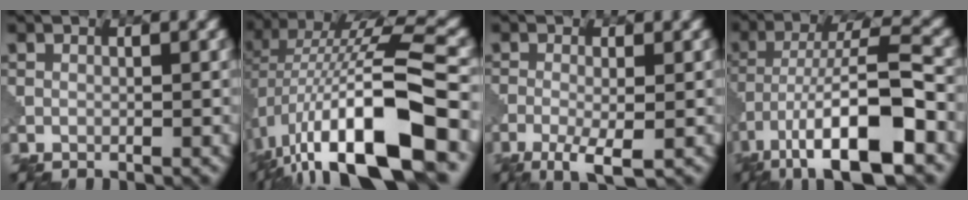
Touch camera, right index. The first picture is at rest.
{"total": 13.6, "force": [-5.4, 4.2, 11.7], "torque": [-0.214, 0.016, -0.083]}
{"total": 3.5, "force": [-2.1, 0.6, 2.7], "torque": [-0.057, -0.005, -0.037]}
{"total": 11.5, "force": [-6.6, 2.5, 9.1], "torque": [-0.165, 0.008, -0.108]}